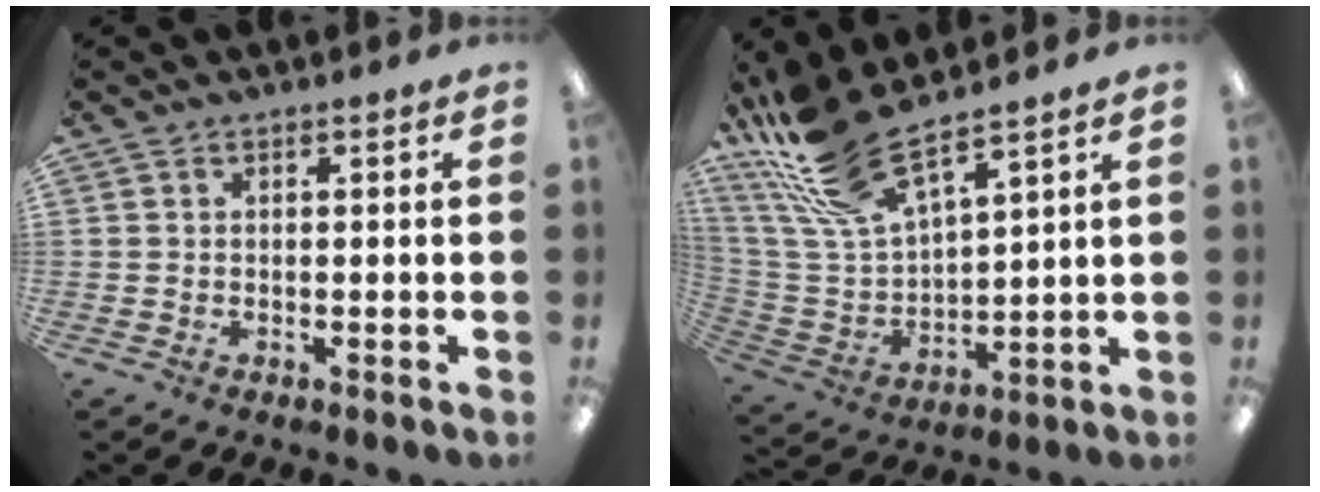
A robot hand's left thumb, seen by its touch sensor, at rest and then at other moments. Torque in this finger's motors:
{"motor_torque": [0.84, -0.28, 1.40, -1.37, 0.39]}